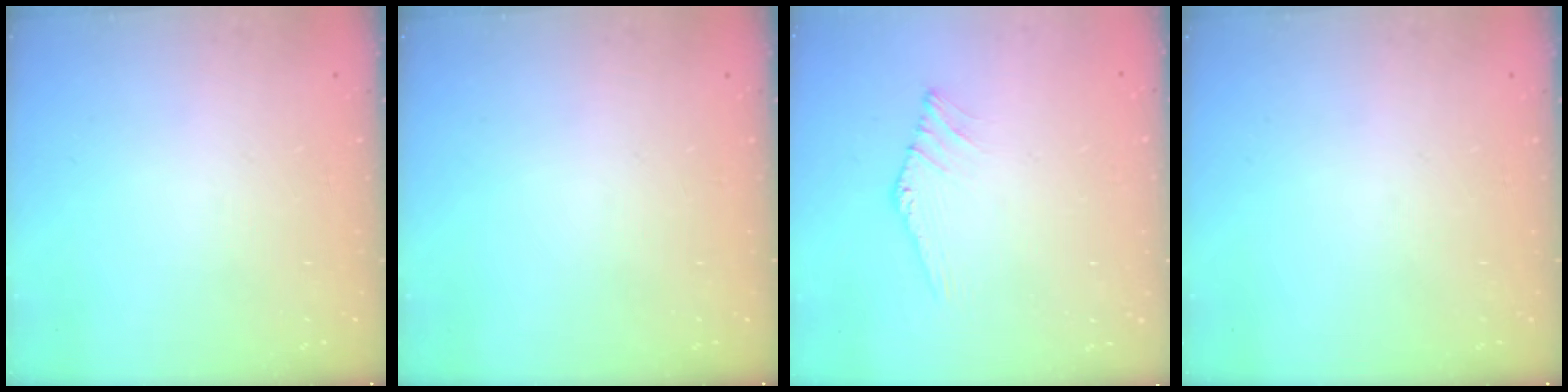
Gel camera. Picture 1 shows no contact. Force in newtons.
{"total": 0.0}
{"total": 0.9, "press": 0.8, "slide": 0.4}
{"total": 0.0}